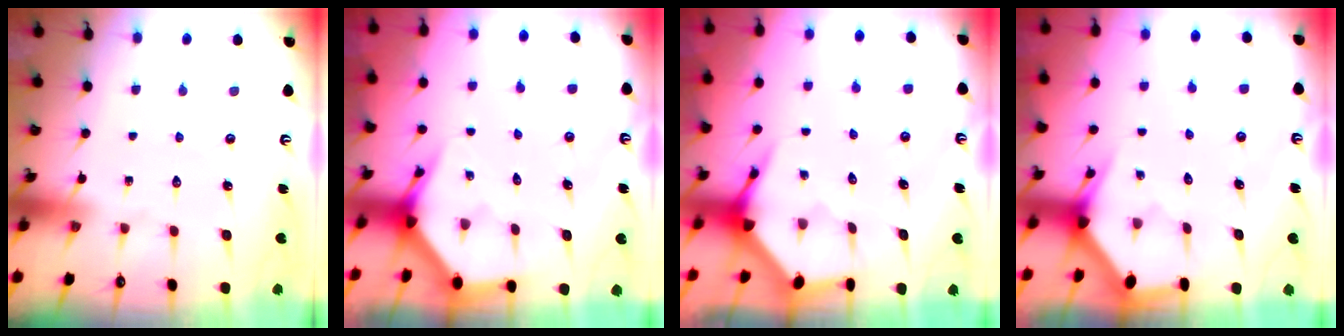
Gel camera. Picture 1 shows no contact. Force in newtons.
{"total": 3.8, "press": 3.8, "slide": 0.2}
{"total": 3.9, "press": 3.9, "slide": 0.5}
{"total": 3.0, "press": 3.0, "slide": 0.1}